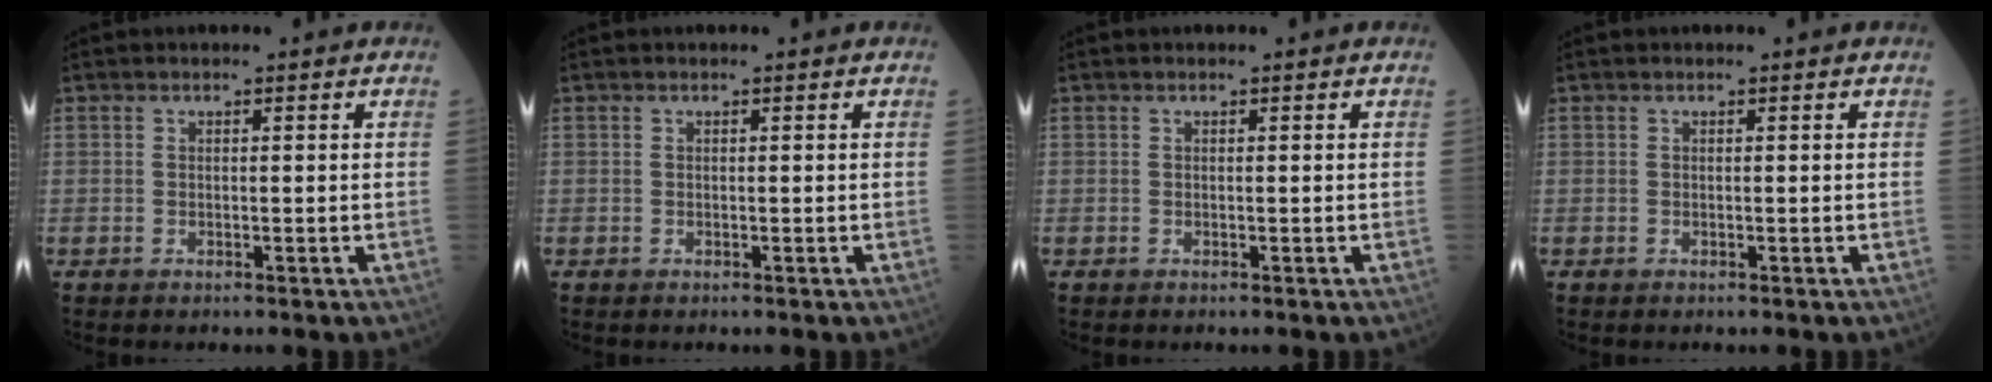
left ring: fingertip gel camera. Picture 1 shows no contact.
{"total": 0.0}
{"total": 0.0}
{"total": 0.0}